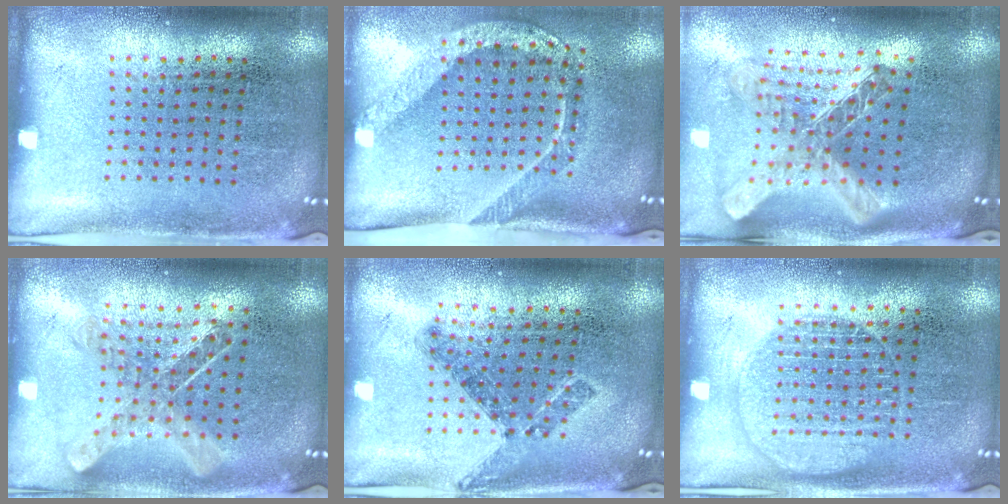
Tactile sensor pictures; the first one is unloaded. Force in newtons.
{"total": 2.3, "press": 1.5, "slide": 1.7}
{"total": 2.8, "press": 2.0, "slide": 1.9}
{"total": 1.0, "press": 1.0, "slide": 0.1}
{"total": 0.8, "press": 0.7, "slide": 0.3}
{"total": 1.4, "press": 1.4, "slide": 0.2}